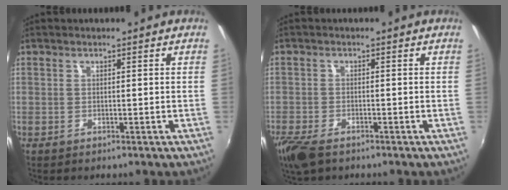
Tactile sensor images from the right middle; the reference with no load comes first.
{"total": 6.5, "force": [-4.7, 2.5, 3.8], "torque": [-0.100, -0.027, -0.093]}